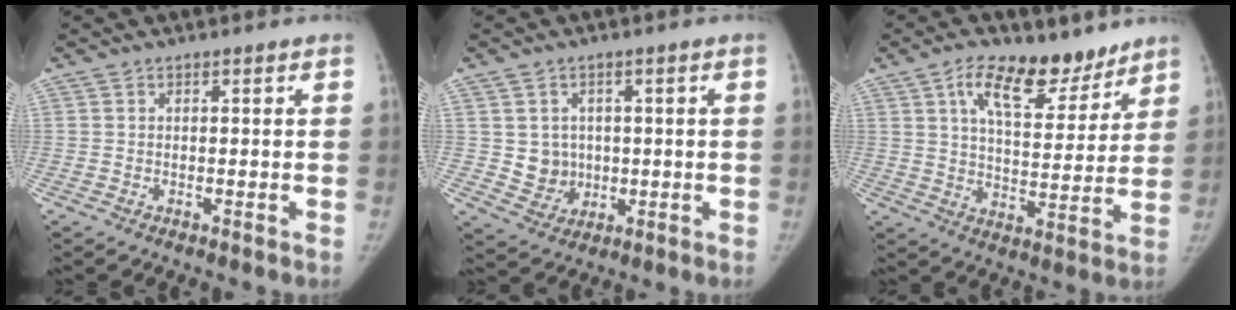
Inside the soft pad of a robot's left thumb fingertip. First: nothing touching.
{"total": 5.8, "force": [0.5, 5.4, 2.1], "torque": [-0.006, -0.002, 0.019]}
{"total": 14.0, "force": [9.3, 6.8, 8.0], "torque": [-0.089, -0.049, 0.151]}